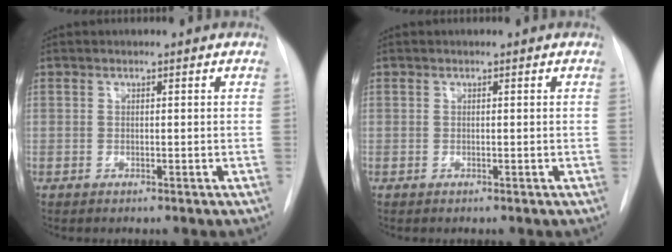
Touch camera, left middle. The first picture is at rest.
{"total": 0.0}